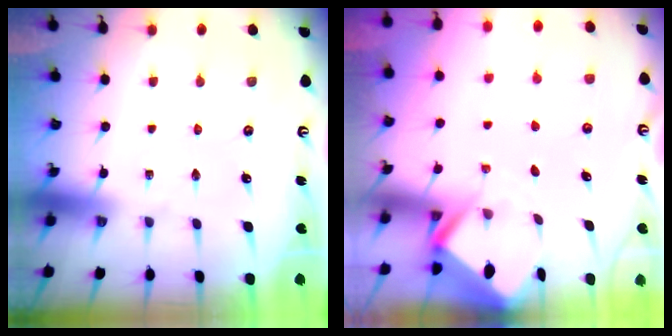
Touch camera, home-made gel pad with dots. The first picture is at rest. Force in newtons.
{"total": 2.3, "press": 2.3, "slide": 0.1}